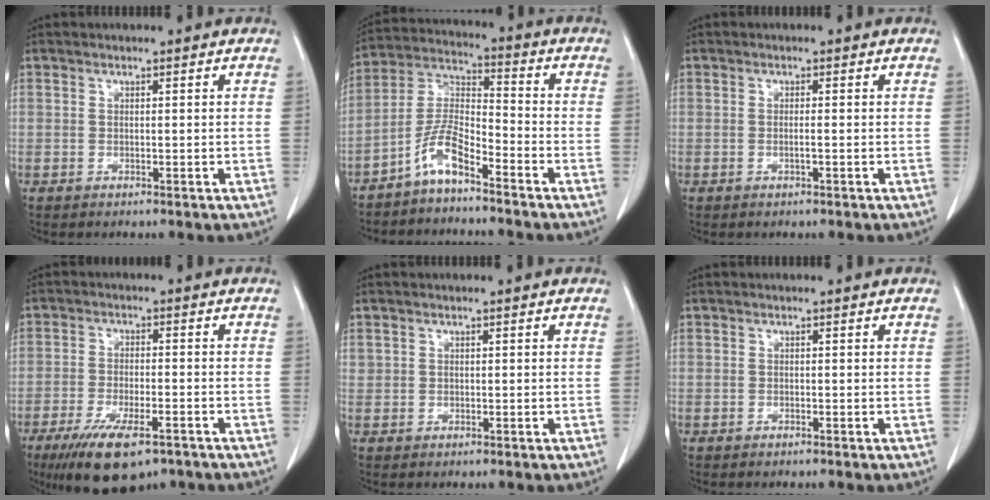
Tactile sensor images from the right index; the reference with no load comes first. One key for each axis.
{"total": 7.2, "fx": -5.1, "fy": 1.3, "fz": 4.8, "tx": -0.111, "ty": 0.007, "tz": -0.107}
{"total": 0.9, "fx": -0.3, "fy": -0.1, "fz": 0.9, "tx": -0.019, "ty": -0.001, "tz": -0.004}
{"total": 11.0, "fx": -7.2, "fy": 3.1, "fz": 7.7, "tx": -0.134, "ty": -0.020, "tz": -0.116}
{"total": 0.5, "fx": 0.3, "fy": 0.4, "fz": 0.1, "tx": 0.006, "ty": 0.003, "tz": 0.004}
{"total": 0.0}